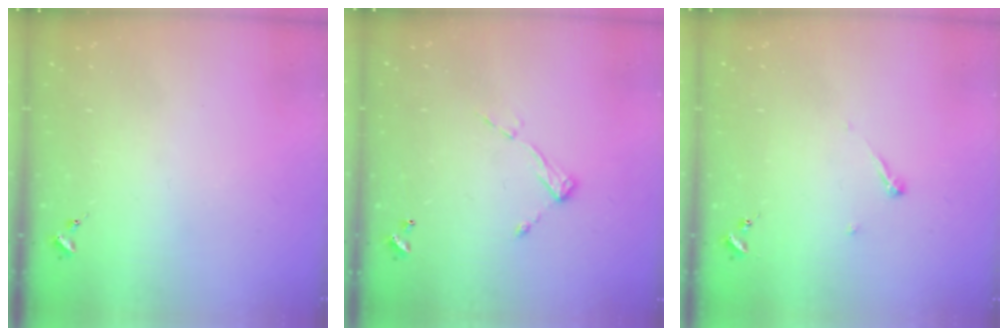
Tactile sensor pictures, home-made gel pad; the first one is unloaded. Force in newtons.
{"total": 6.9, "press": 6.9, "slide": 0.4}
{"total": 3.2, "press": 3.2, "slide": 0.3}